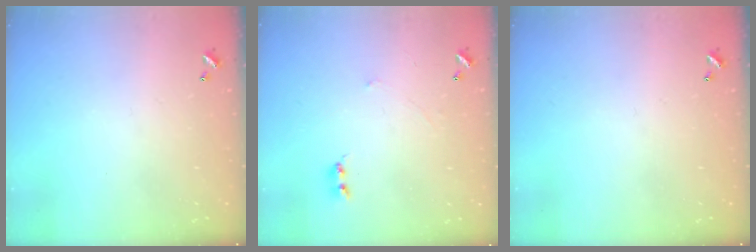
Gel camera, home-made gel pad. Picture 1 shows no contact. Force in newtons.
{"total": 0.9, "press": 0.8, "slide": 0.3}
{"total": 0.0}